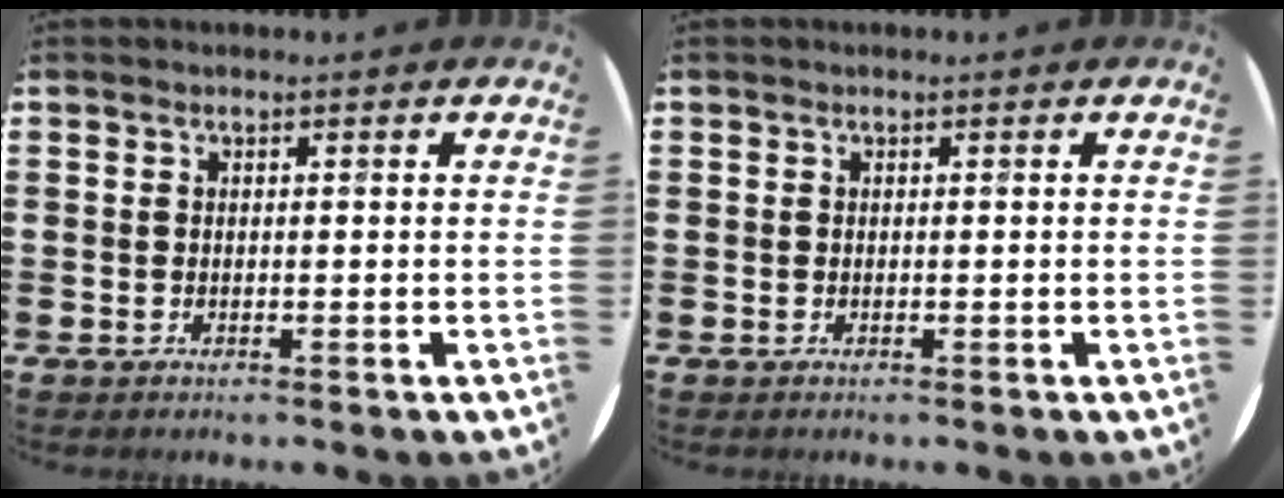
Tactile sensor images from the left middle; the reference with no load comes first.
{"total": 0.0}